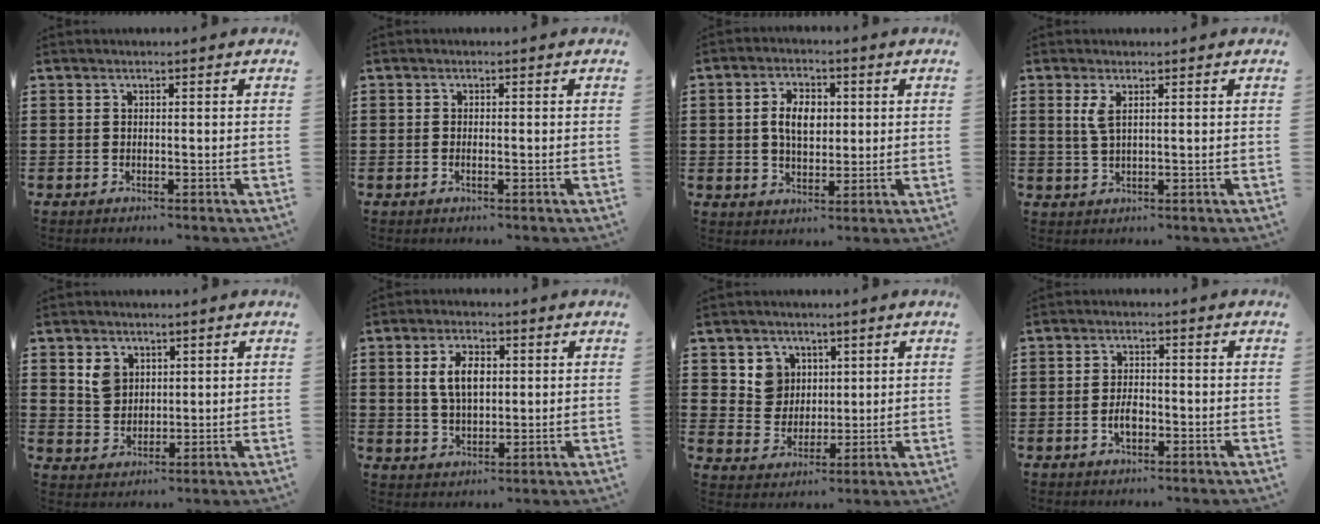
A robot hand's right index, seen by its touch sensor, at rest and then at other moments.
{"total": 0.8, "force": [-0.3, 0.2, 0.7], "torque": [-0.013, -0.004, -0.004]}
{"total": 5.7, "force": [0.7, 3.4, 4.5], "torque": [-0.093, 0.008, 0.004]}
{"total": 2.3, "force": [0.9, 0.7, 2.0], "torque": [-0.043, 0.004, 0.014]}
{"total": 4.2, "force": [2.0, 3.4, 1.5], "torque": [-0.033, 0.009, 0.036]}
{"total": 5.9, "force": [1.2, 3.2, 4.8], "torque": [-0.109, 0.010, 0.017]}
{"total": 5.8, "force": [2.6, 5.1, 0.7], "torque": [-0.035, 0.011, 0.049]}
{"total": 3.1, "force": [-1.0, 1.5, 2.4], "torque": [-0.053, 0.001, -0.020]}